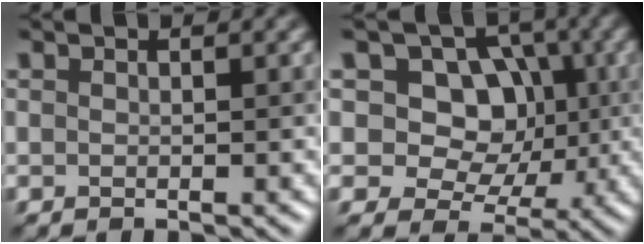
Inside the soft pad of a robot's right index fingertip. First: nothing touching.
{"total": 7.3, "force": [1.4, 6.0, 4.0], "torque": [-0.052, 0.013, 0.001]}